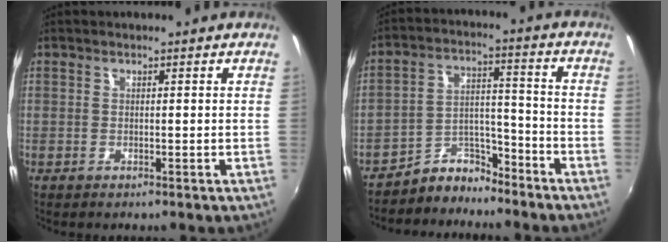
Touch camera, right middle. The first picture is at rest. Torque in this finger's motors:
{"motor_torque": [-0.01, -0.17, 0.00, 0.00]}